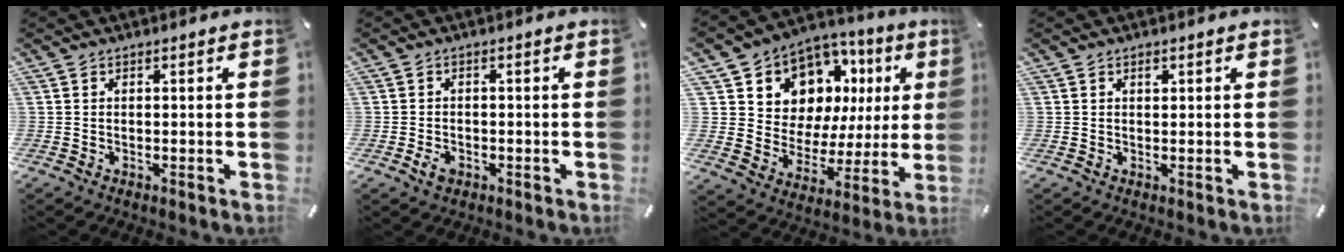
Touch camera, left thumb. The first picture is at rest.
{"total": 2.4, "force": [-1.1, 1.7, 1.3], "torque": [-0.032, 0.002, -0.023]}
{"total": 11.2, "force": [7.3, 8.1, 2.8], "torque": [-0.056, -0.078, 0.134]}
{"total": 1.0, "force": [0.5, 0.7, 0.5], "torque": [-0.003, -0.002, 0.007]}